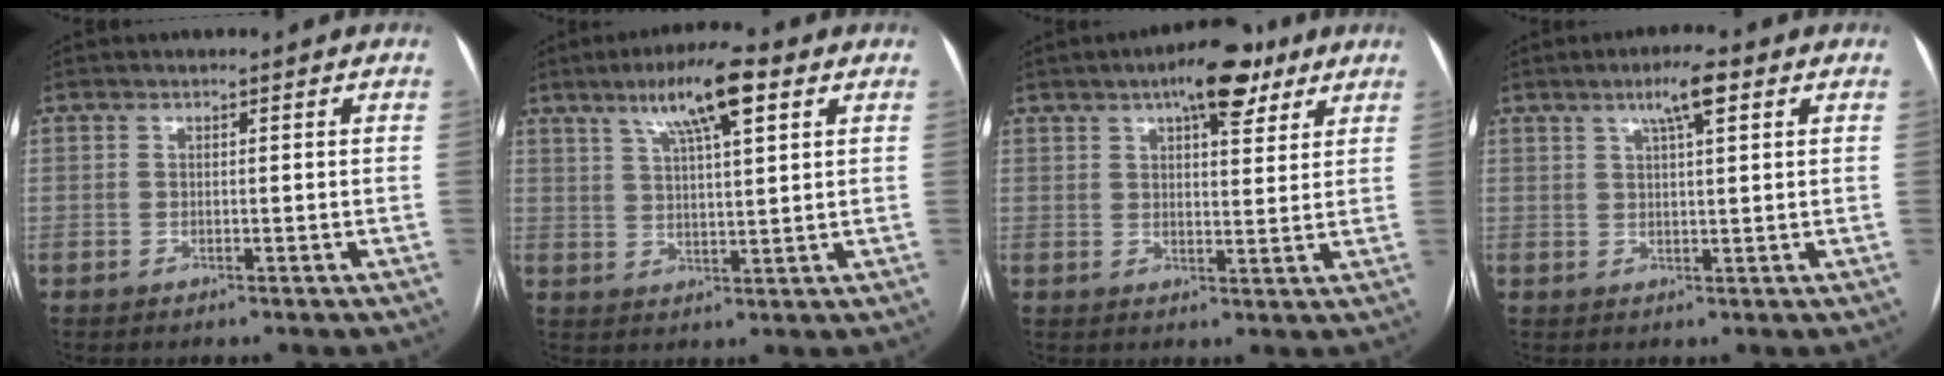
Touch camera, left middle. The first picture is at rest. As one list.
[{"total": 9.8, "force": [5.3, 1.4, 8.2], "torque": [-0.146, 0.018, 0.087]}, {"total": 8.8, "force": [5.5, 2.9, 6.2], "torque": [-0.087, 0.015, 0.077]}, {"total": 5.1, "force": [2.6, 0.5, 4.3], "torque": [-0.075, 0.010, 0.043]}]